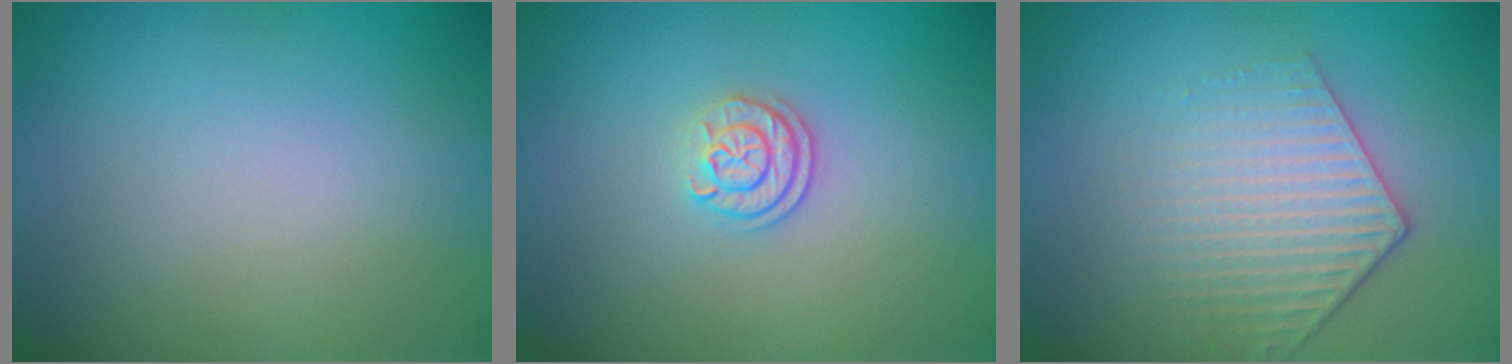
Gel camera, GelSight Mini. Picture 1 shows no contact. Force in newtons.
{"total": 2.2, "press": 1.8, "slide": 1.3}
{"total": 3.5, "press": 2.9, "slide": 2.0}